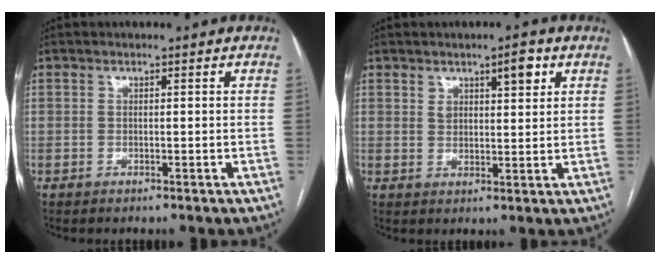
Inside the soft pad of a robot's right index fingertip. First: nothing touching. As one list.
[{"total": 4.7, "force": [2.6, 1.7, 3.4], "torque": [-0.056, 0.004, 0.043]}]